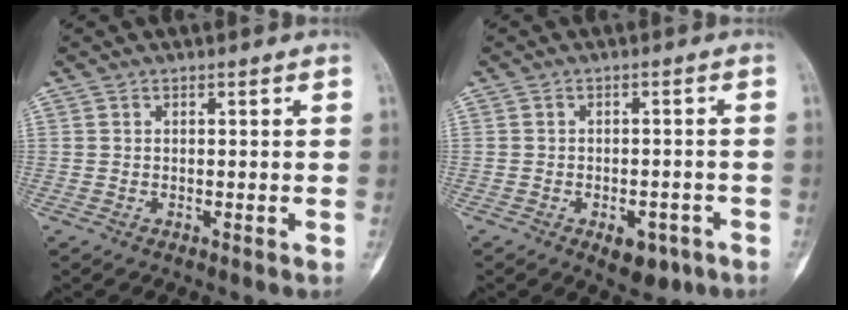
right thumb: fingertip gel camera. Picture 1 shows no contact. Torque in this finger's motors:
{"motor_torque": [1.50, 0.26, 0.66, -0.43, 0.05]}